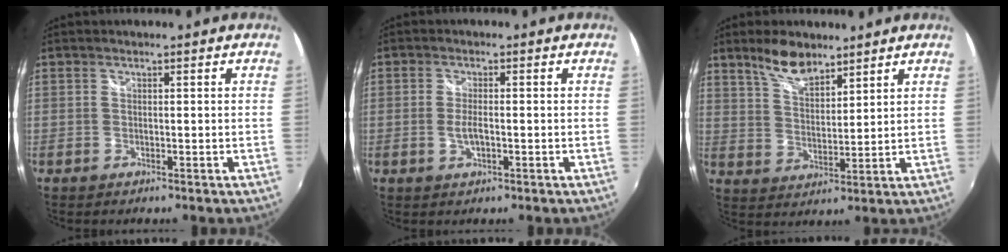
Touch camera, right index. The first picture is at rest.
{"total": 2.7, "force": [-0.7, 0.9, 2.4], "torque": [-0.049, -0.004, -0.014]}
{"total": 7.5, "force": [5.8, 2.9, 3.8], "torque": [-0.065, 0.003, 0.111]}